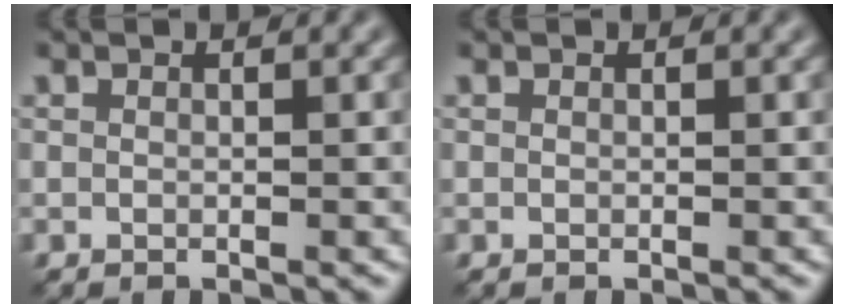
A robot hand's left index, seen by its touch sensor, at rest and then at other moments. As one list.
[{"total": 0.0}]